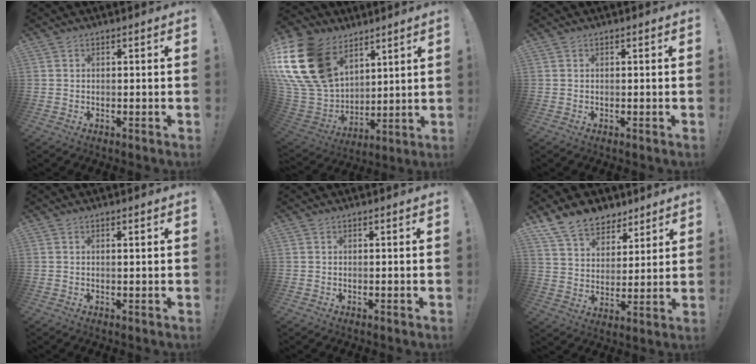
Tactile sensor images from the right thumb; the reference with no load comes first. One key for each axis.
{"total": 25.1, "fx": 11.5, "fy": 17.4, "fz": 14.0, "tx": -0.291, "ty": -0.063, "tz": 0.246}
{"total": 0.0}
{"total": 0.8, "fx": 0.6, "fy": -0.1, "fz": 0.6, "tx": 0.001, "ty": -0.005, "tz": 0.007}
{"total": 0.0}
{"total": 12.4, "fx": 9.3, "fy": 7.5, "fz": 3.4, "tx": -0.064, "ty": -0.066, "tz": 0.180}